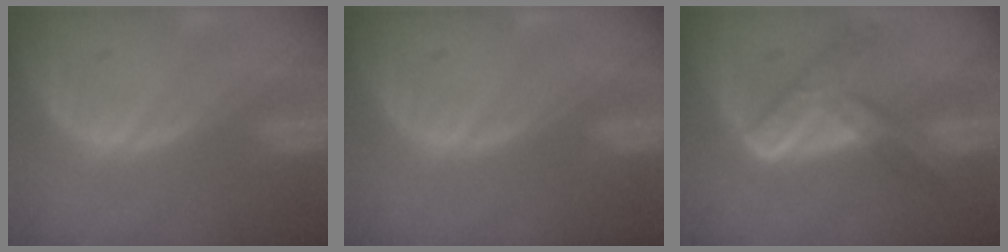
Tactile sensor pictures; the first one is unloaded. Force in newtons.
{"total": 0.0}
{"total": 7.6, "press": 6.3, "slide": 4.3}